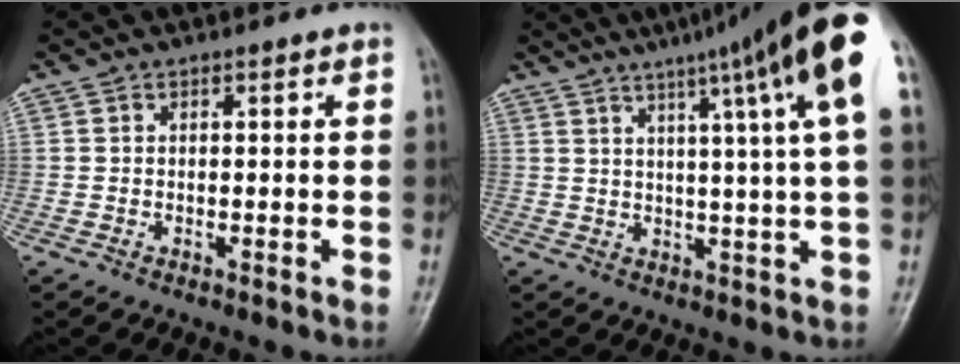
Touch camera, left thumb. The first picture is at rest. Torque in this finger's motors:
{"motor_torque": [0.88, 0.80, 1.85, -0.91, 0.36]}